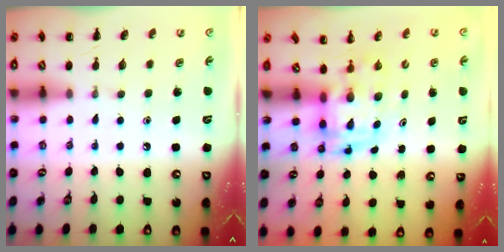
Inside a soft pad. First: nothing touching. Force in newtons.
{"total": 3.8, "press": 3.7, "slide": 0.7}